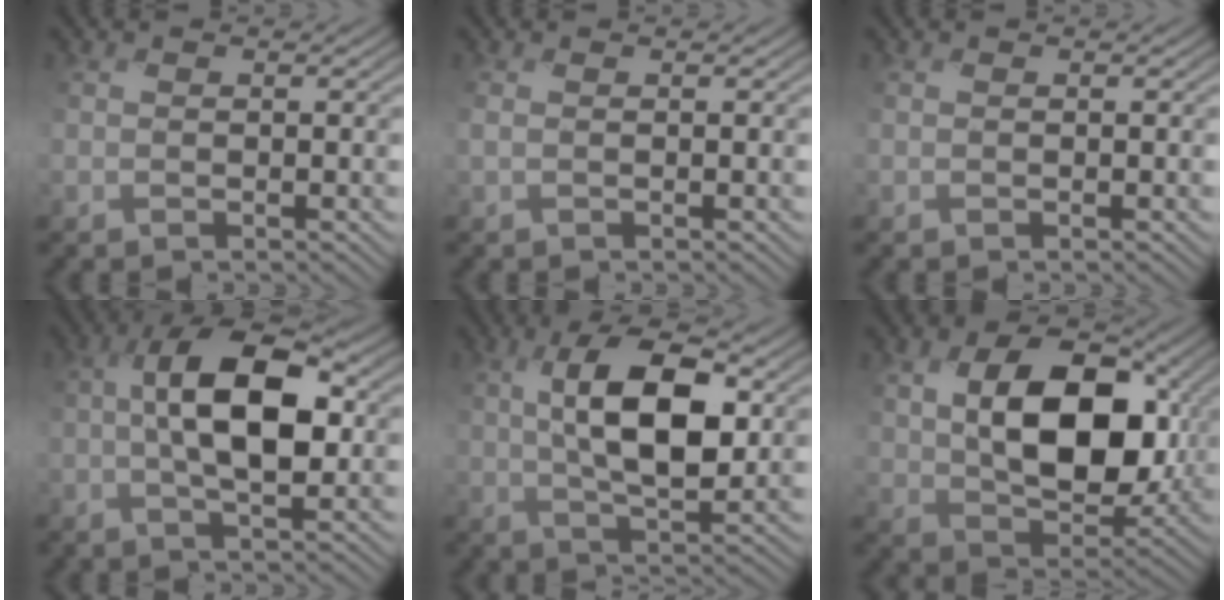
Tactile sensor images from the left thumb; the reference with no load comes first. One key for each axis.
{"total": 0.8, "fx": 0.1, "fy": 0.2, "fz": 0.8, "tx": -0.023, "ty": 0.002, "tz": 0.000}
{"total": 0.0}
{"total": 10.4, "fx": 0.2, "fy": 3.9, "fz": 9.6, "tx": -0.170, "ty": 0.015, "tz": -0.006}
{"total": 10.9, "fx": 1.7, "fy": 4.4, "fz": 9.8, "tx": -0.181, "ty": 0.005, "tz": 0.027}
{"total": 13.0, "fx": 2.2, "fy": 8.1, "fz": 9.9, "tx": -0.177, "ty": -0.004, "tz": 0.043}